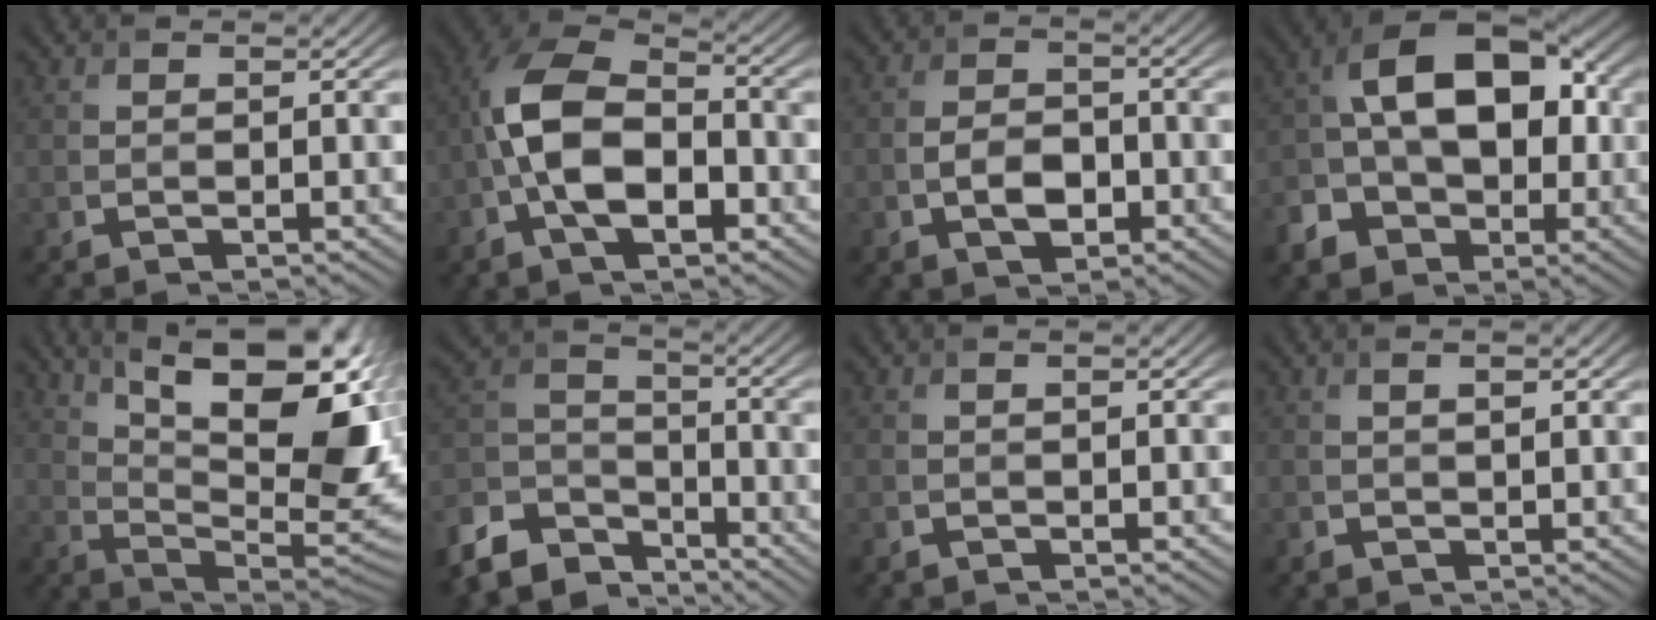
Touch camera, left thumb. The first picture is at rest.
{"total": 11.8, "force": [-2.5, 6.5, 9.4], "torque": [-0.194, 0.007, -0.061]}
{"total": 4.6, "force": [-1.6, 2.9, 3.2], "torque": [-0.064, 0.001, -0.032]}
{"total": 14.8, "force": [-1.5, 9.9, 10.8], "torque": [-0.168, 0.004, -0.033]}
{"total": 18.8, "force": [7.6, 7.0, 15.7], "torque": [-0.239, 0.036, 0.116]}
{"total": 10.2, "force": [-7.9, 5.0, 4.0], "torque": [-0.103, -0.008, -0.172]}
{"total": 0.7, "force": [0.0, 0.5, 0.5], "torque": [-0.006, -0.001, 0.002]}
{"total": 1.9, "force": [0.5, 1.0, 1.5], "torque": [-0.023, -0.003, 0.016]}